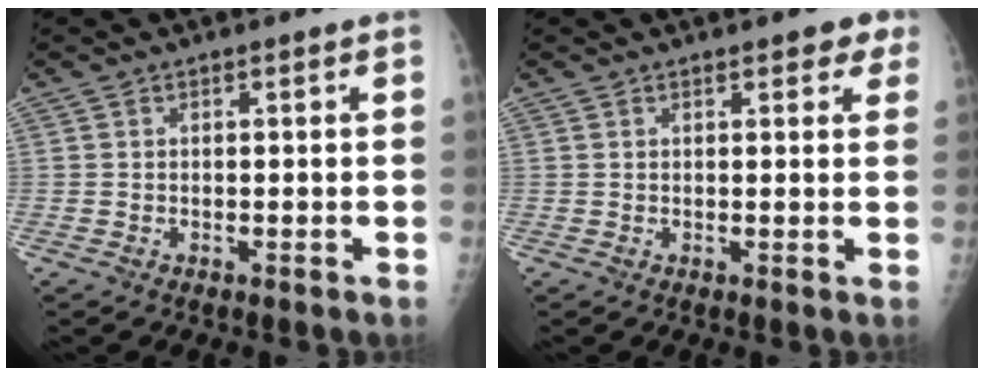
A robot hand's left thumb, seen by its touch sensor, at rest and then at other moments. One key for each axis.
{"total": 3.7, "fx": 2.2, "fy": 1.6, "fz": 2.5, "tx": -0.010, "ty": -0.005, "tz": 0.021}